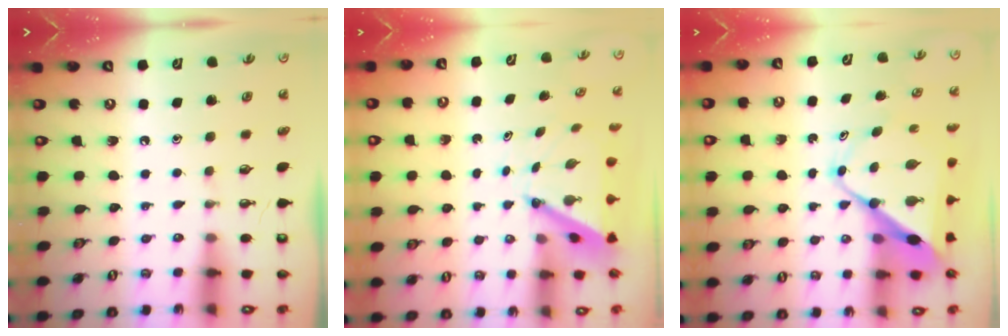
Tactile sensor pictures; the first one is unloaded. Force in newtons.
{"total": 5.3, "press": 5.3, "slide": 0.5}
{"total": 12.1, "press": 12.1, "slide": 1.1}